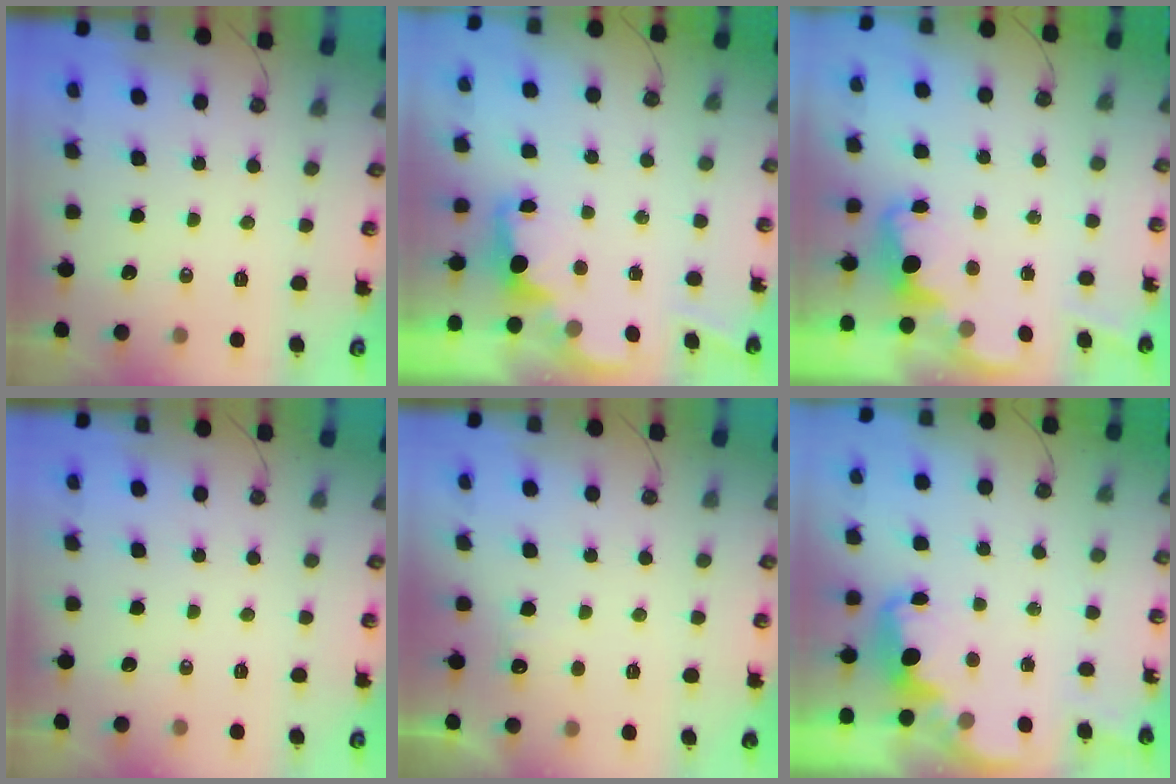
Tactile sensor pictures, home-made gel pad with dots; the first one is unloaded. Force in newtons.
{"total": 2.9, "press": 2.9, "slide": 0.6}
{"total": 2.1, "press": 2.0, "slide": 0.6}
{"total": 0.0}
{"total": 5.7, "press": 5.6, "slide": 1.3}
{"total": 2.3, "press": 2.2, "slide": 0.6}